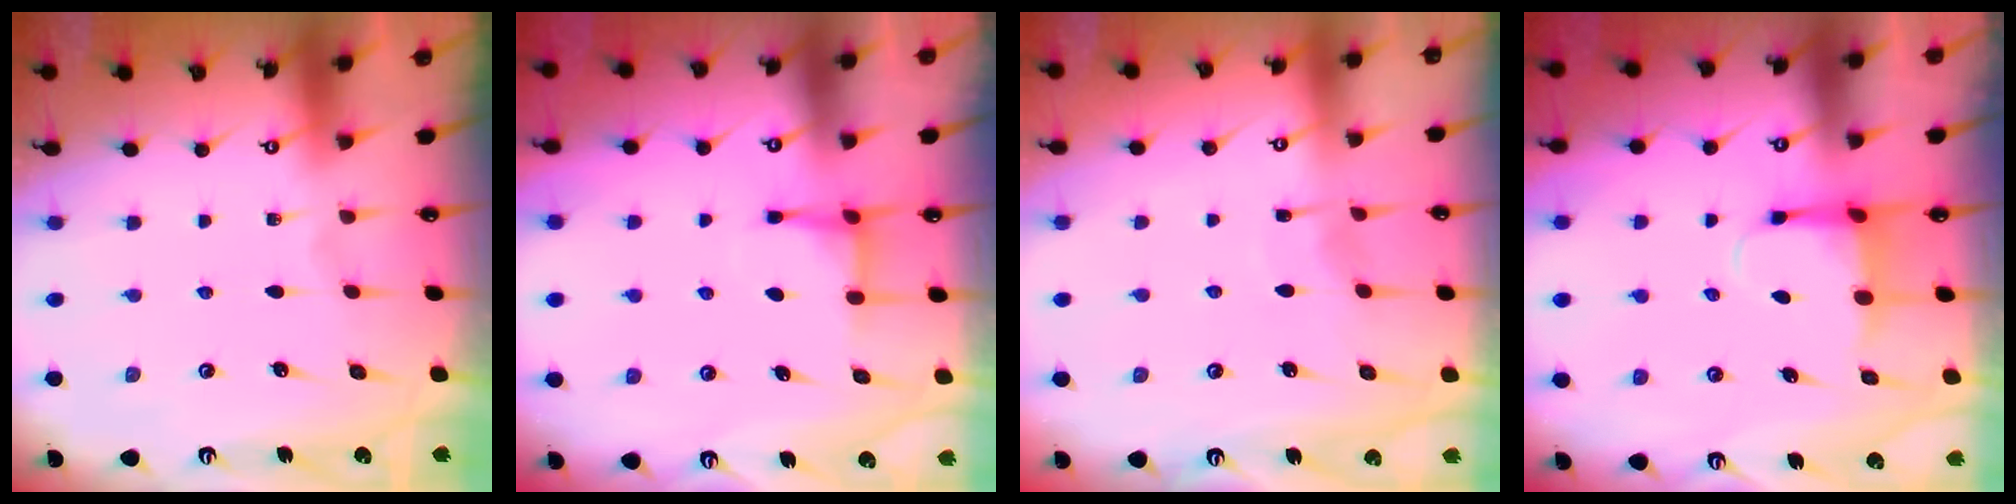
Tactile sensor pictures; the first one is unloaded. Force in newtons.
{"total": 3.8, "press": 3.8, "slide": 0.7}
{"total": 4.6, "press": 4.5, "slide": 0.6}
{"total": 6.2, "press": 6.1, "slide": 1.2}